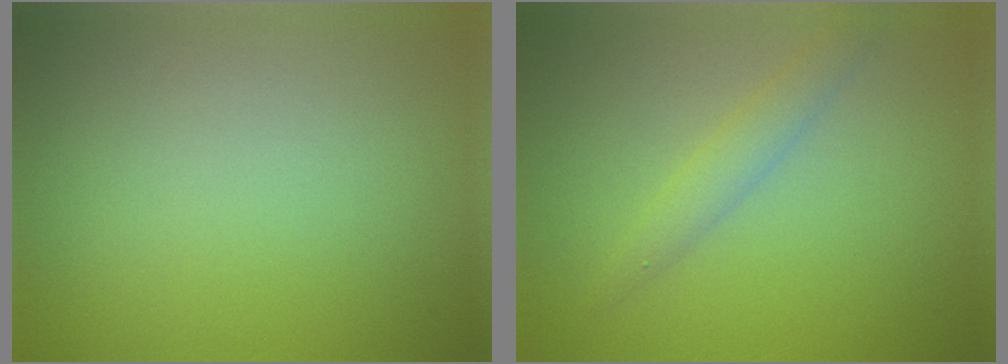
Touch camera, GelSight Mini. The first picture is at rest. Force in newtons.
{"total": 1.9, "press": 1.9, "slide": 0.1}